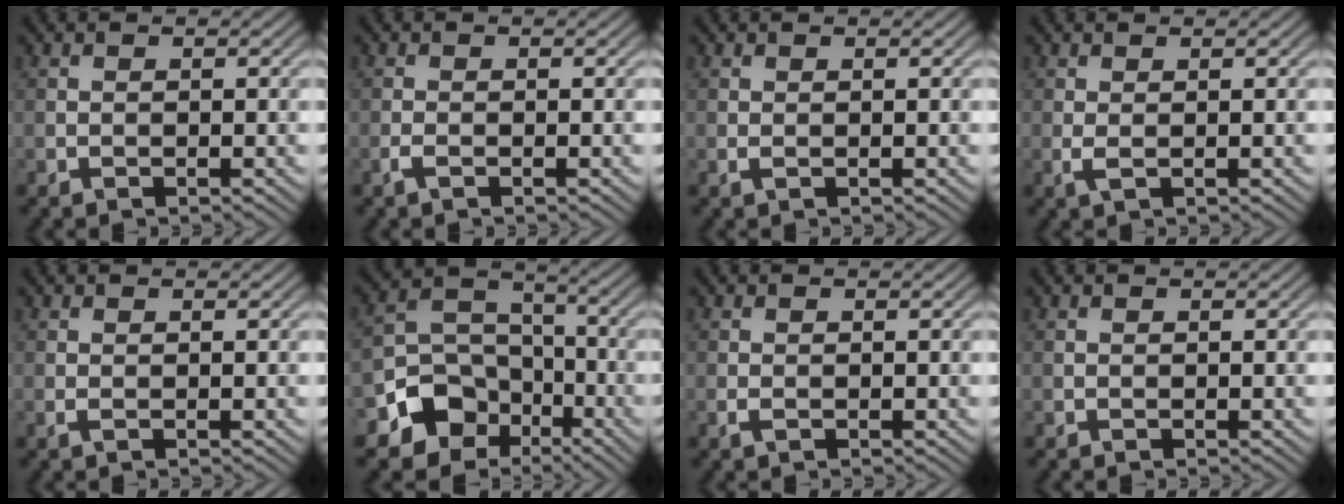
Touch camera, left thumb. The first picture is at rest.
{"total": 1.0, "force": [-0.6, 0.3, 0.8], "torque": [-0.020, 0.001, -0.013]}
{"total": 0.6, "force": [0.1, 0.2, 0.5], "torque": [-0.014, 0.000, 0.001]}
{"total": 1.3, "force": [0.2, 0.4, 1.2], "torque": [-0.033, 0.002, 0.002]}
{"total": 0.6, "force": [0.0, 0.1, 0.6], "torque": [-0.015, 0.000, -0.001]}
{"total": 9.3, "force": [-5.0, 6.9, 3.7], "torque": [-0.078, -0.016, -0.106]}
{"total": 0.8, "force": [-0.3, 0.4, 0.7], "torque": [-0.018, -0.002, -0.005]}
{"total": 0.0}